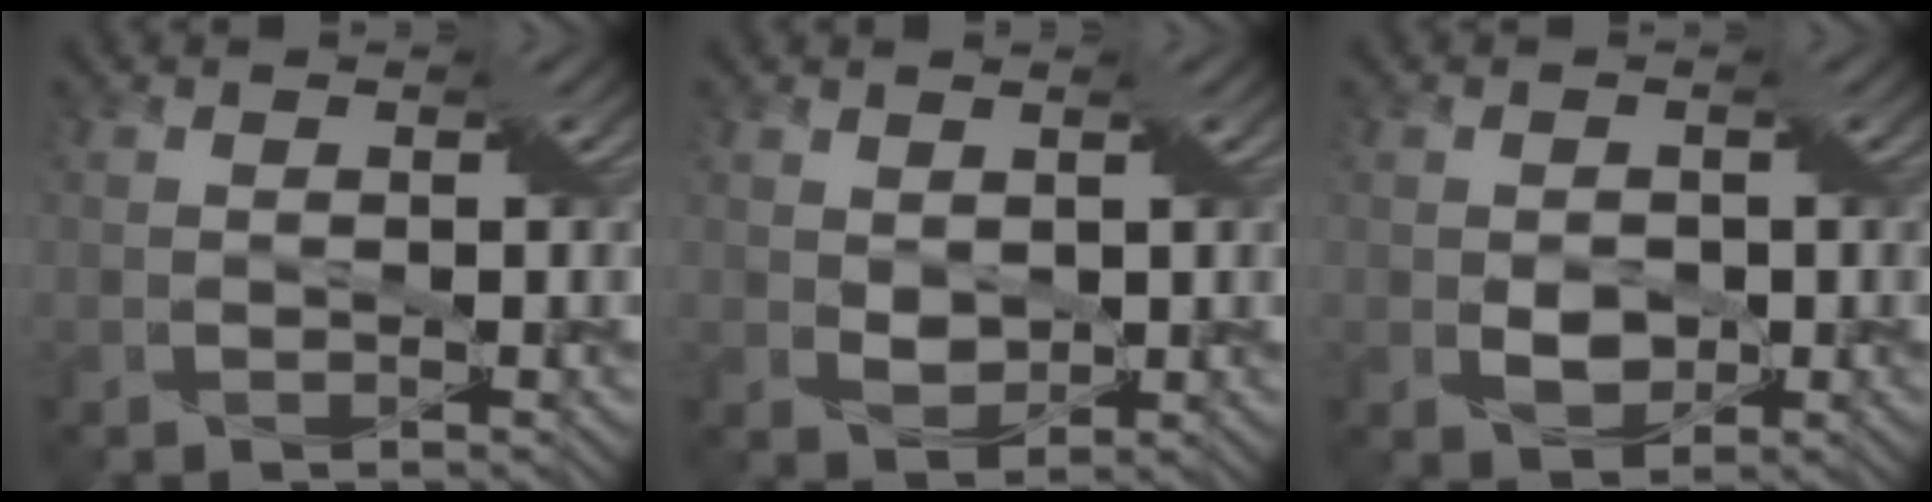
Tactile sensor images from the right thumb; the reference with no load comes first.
{"total": 2.0, "force": [0.9, 1.5, 1.1], "torque": [-0.032, -0.001, 0.018]}
{"total": 2.6, "force": [-0.5, 2.1, 1.5], "torque": [-0.032, -0.003, -0.007]}